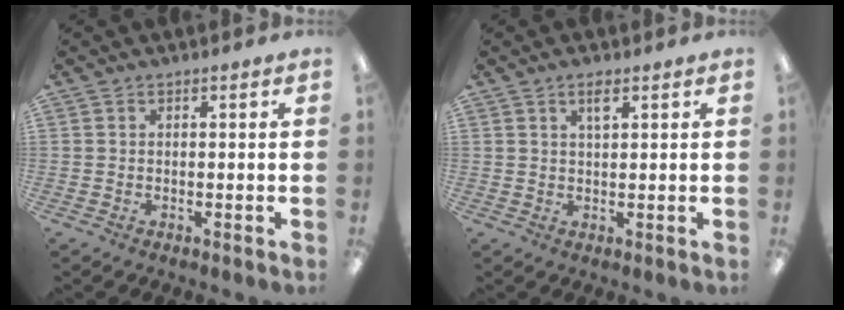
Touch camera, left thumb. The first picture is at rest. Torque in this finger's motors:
{"motor_torque": [0.08, 0.22, -0.40, 0.14, 0.06]}